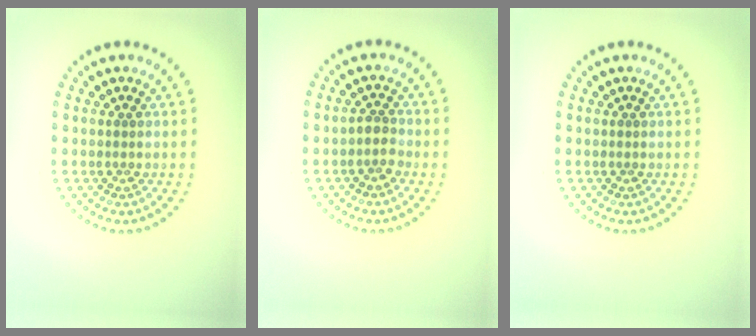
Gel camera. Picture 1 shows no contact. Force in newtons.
{"total": 1.7, "press": 1.4, "slide": 1.0}
{"total": 0.0}